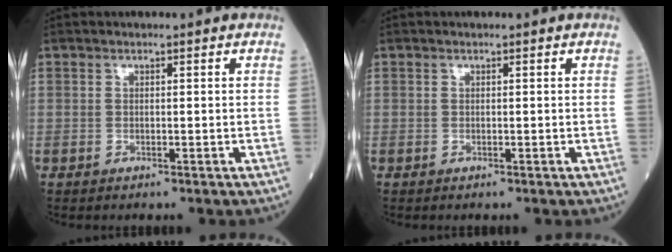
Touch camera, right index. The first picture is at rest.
{"total": 0.0}